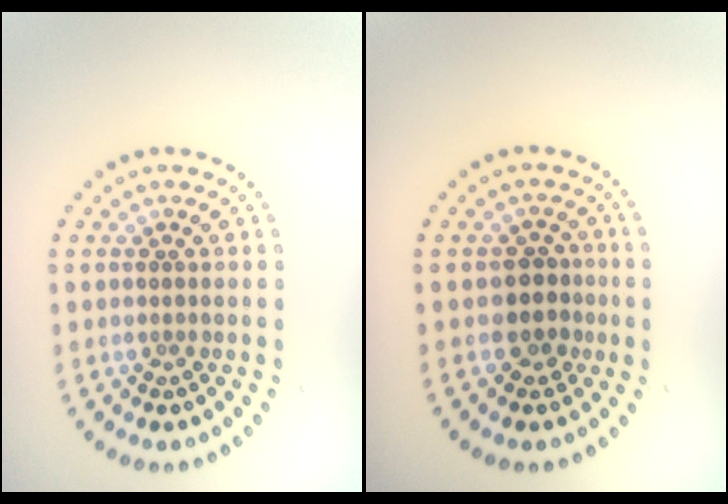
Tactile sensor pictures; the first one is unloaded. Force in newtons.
{"total": 2.3, "press": 1.9, "slide": 1.2}